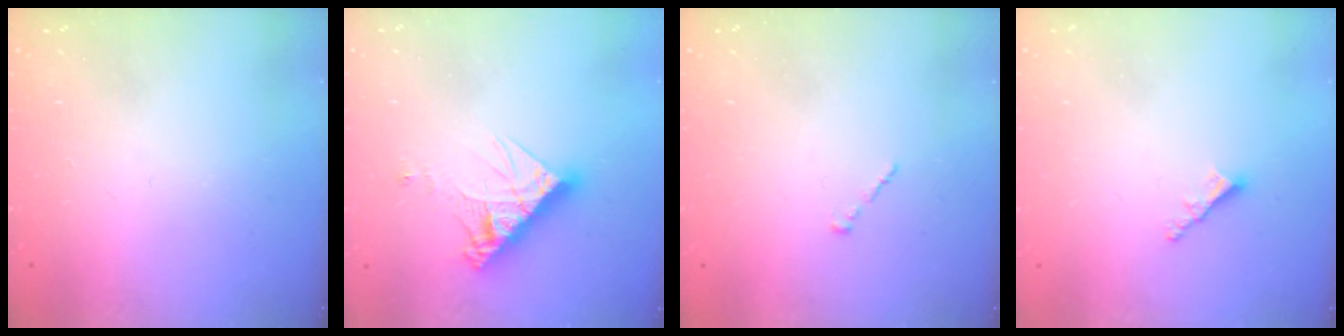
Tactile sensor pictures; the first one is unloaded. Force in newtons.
{"total": 11.9, "press": 11.8, "slide": 1.0}
{"total": 0.0}
{"total": 2.3, "press": 2.3, "slide": 0.1}